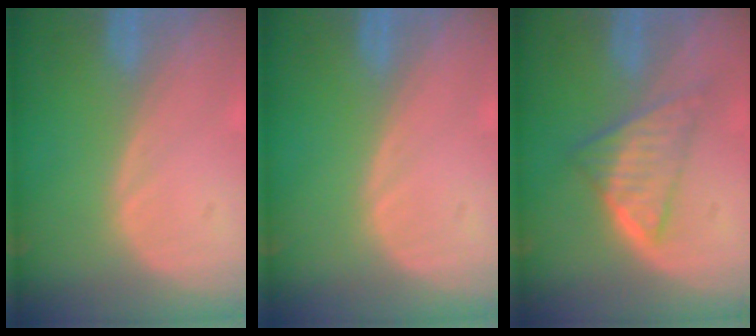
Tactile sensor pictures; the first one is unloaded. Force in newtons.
{"total": 0.0}
{"total": 5.9, "press": 5.7, "slide": 1.8}